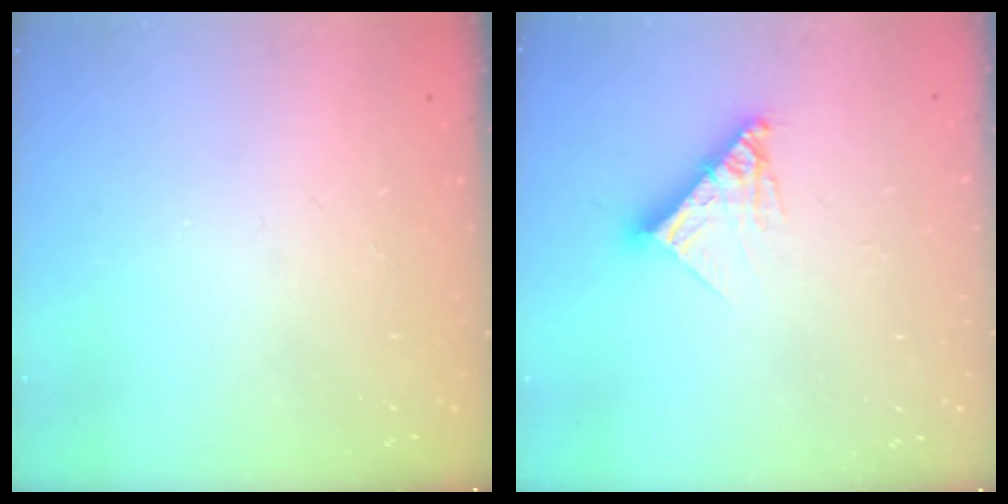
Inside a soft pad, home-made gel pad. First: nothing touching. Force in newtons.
{"total": 10.7, "press": 10.6, "slide": 0.9}